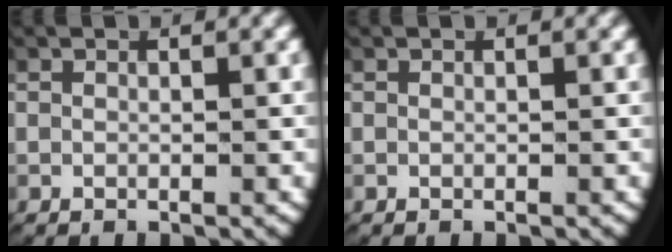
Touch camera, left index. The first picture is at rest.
{"total": 0.0}